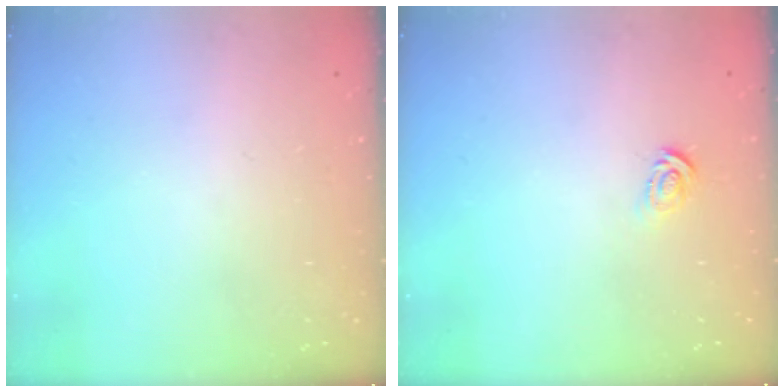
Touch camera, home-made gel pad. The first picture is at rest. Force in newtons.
{"total": 3.1, "press": 3.1, "slide": 0.2}